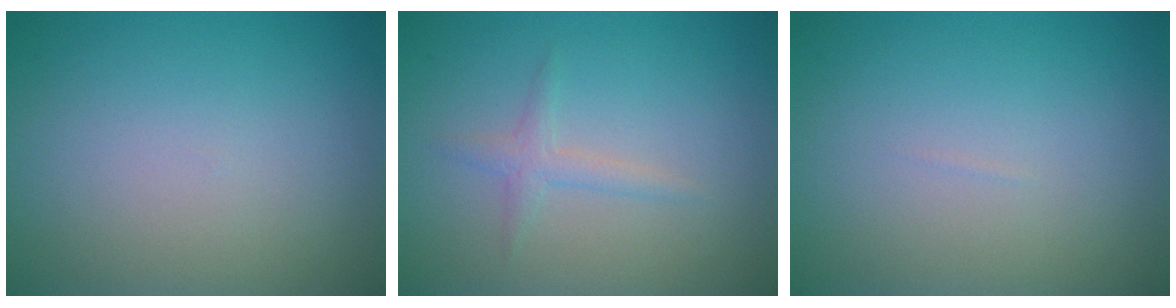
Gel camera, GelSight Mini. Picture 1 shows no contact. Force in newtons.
{"total": 1.5, "press": 1.5, "slide": 0.0}
{"total": 0.0}